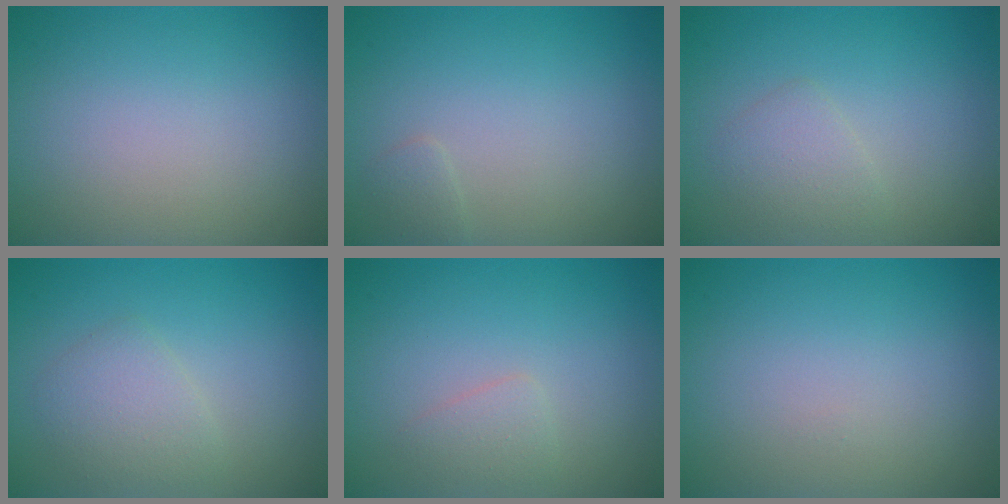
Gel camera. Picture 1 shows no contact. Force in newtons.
{"total": 0.8, "press": 0.8, "slide": 0.0}
{"total": 1.7, "press": 1.7, "slide": 0.2}
{"total": 2.4, "press": 2.4, "slide": 0.1}
{"total": 1.2, "press": 1.2, "slide": 0.0}
{"total": 0.0}